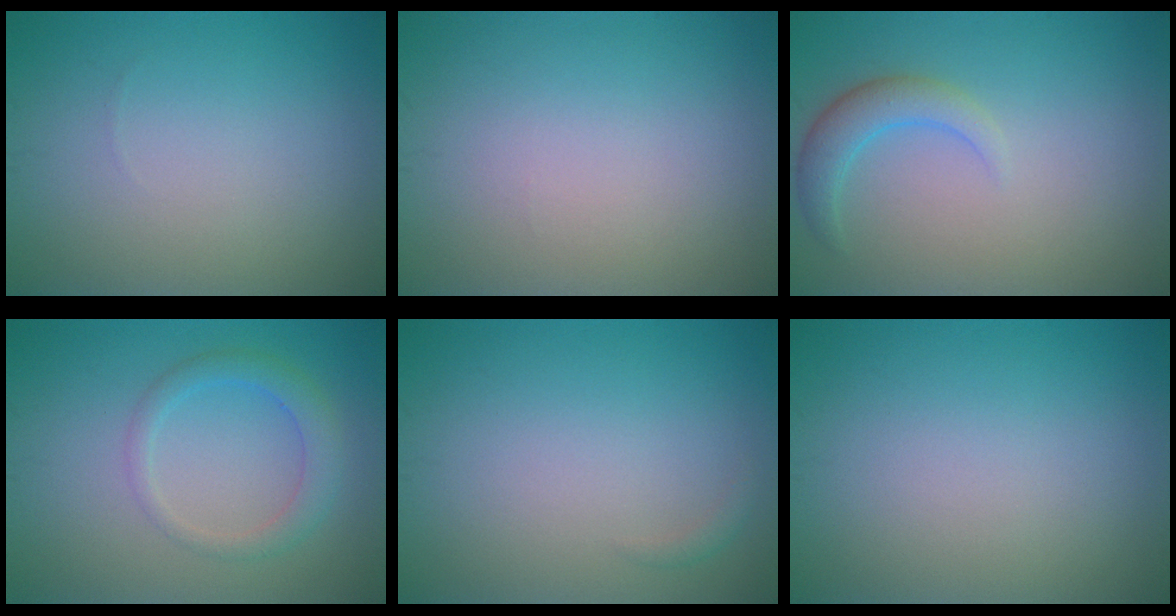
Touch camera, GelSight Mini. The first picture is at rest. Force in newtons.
{"total": 0.0}
{"total": 2.8, "press": 2.8, "slide": 0.3}
{"total": 2.6, "press": 2.6, "slide": 0.0}
{"total": 0.6, "press": 0.6, "slide": 0.1}
{"total": 0.0}